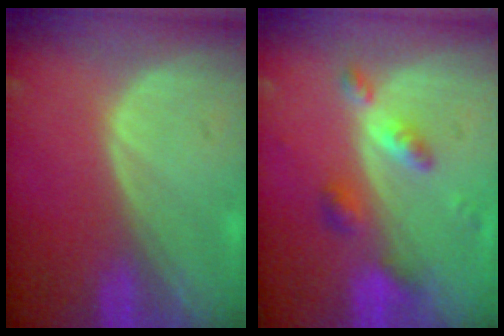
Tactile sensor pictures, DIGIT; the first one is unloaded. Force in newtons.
{"total": 5.5, "press": 4.8, "slide": 2.7}